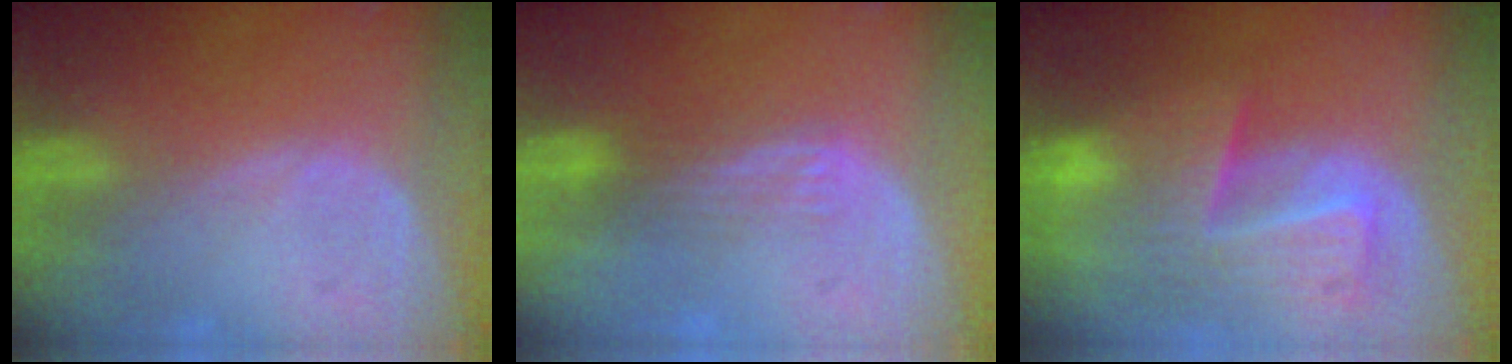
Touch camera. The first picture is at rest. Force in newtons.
{"total": 2.9, "press": 2.7, "slide": 1.2}
{"total": 10.2, "press": 8.8, "slide": 5.0}